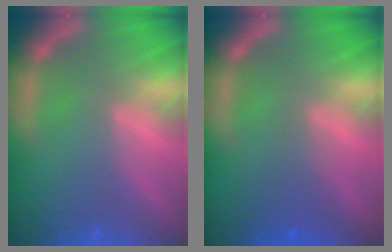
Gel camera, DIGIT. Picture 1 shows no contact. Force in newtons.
{"total": 2.0}